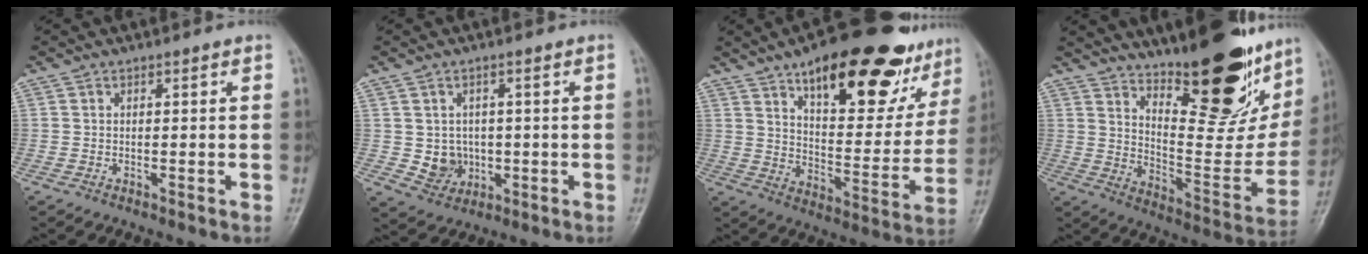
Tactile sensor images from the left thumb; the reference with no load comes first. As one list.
[{"total": 5.3, "force": [0.0, 4.7, 2.4], "torque": [-0.015, -0.001, 0.012]}, {"total": 26.8, "force": [17.0, 10.5, 17.9], "torque": [-0.202, -0.051, 0.248]}, {"total": 28.2, "force": [18.8, 9.8, 18.5], "torque": [-0.227, -0.112, 0.283]}]